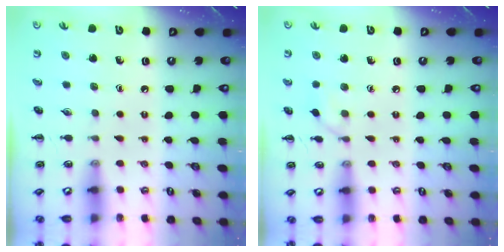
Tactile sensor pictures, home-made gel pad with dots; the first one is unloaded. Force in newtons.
{"total": 5.3, "press": 5.1, "slide": 1.7}